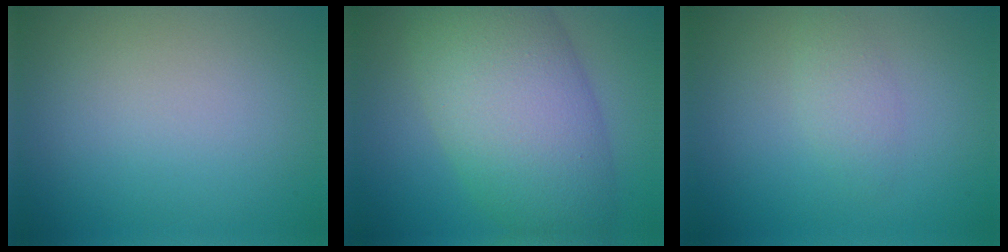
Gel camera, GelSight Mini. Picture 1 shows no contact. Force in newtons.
{"total": 10.8, "press": 10.8, "slide": 0.1}
{"total": 1.6, "press": 1.6, "slide": 0.1}